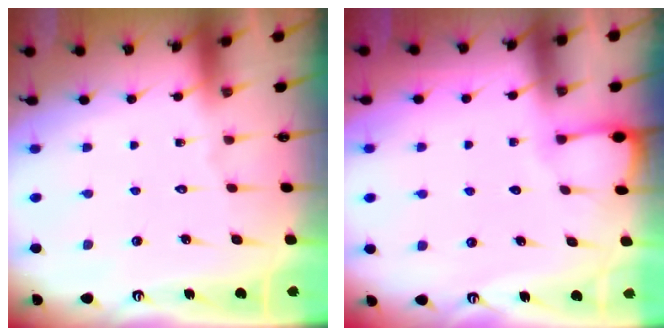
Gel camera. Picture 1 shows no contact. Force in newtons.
{"total": 2.2, "press": 2.2, "slide": 0.4}